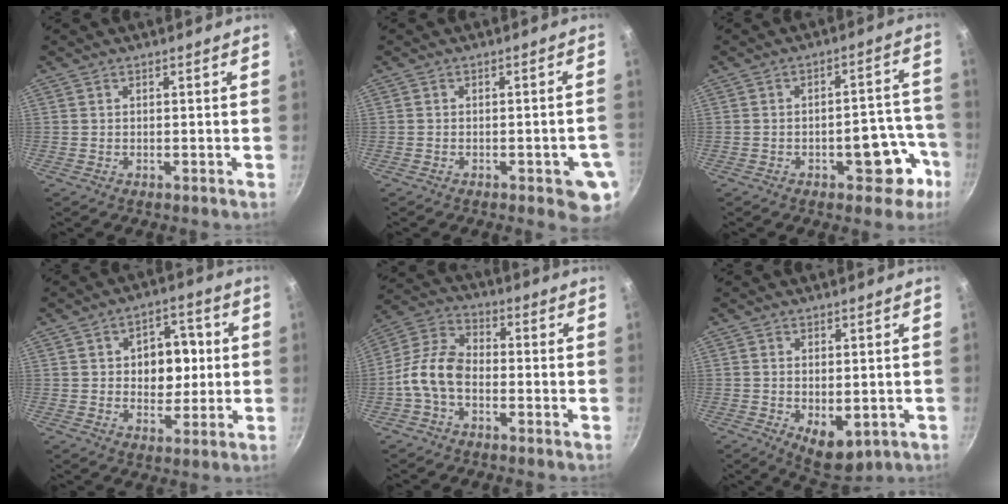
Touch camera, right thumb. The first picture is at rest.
{"total": 6.8, "force": [-2.4, 2.5, 5.9], "torque": [-0.052, 0.008, -0.025]}
{"total": 10.2, "force": [-4.6, 5.4, 7.3], "torque": [-0.037, 0.051, -0.052]}
{"total": 10.1, "force": [1.1, 7.2, 7.0], "torque": [-0.051, 0.006, 0.013]}
{"total": 9.3, "force": [-2.9, 5.8, 6.7], "torque": [-0.129, 0.040, -0.074]}
{"total": 7.3, "force": [-1.5, 4.1, 5.8], "torque": [-0.074, -0.012, -0.007]}